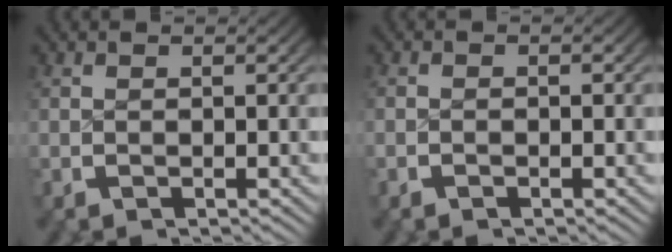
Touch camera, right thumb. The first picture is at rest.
{"total": 0.7, "force": [-0.5, 0.3, 0.2], "torque": [0.000, 0.000, -0.013]}